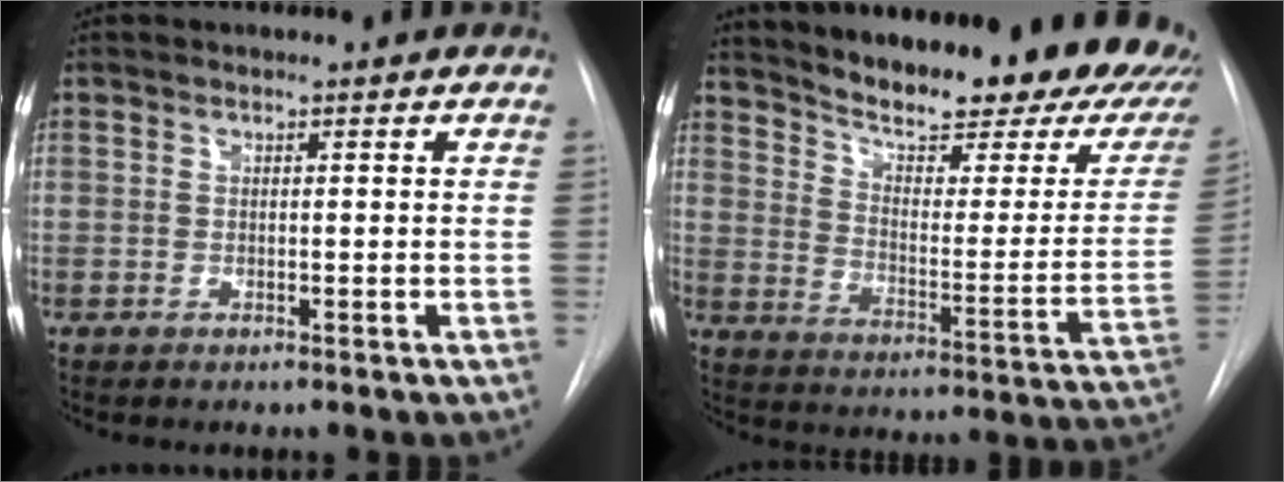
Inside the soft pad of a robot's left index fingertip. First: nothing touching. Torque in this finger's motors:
{"motor_torque": [0.40, -0.97, 0.56, 0.14]}